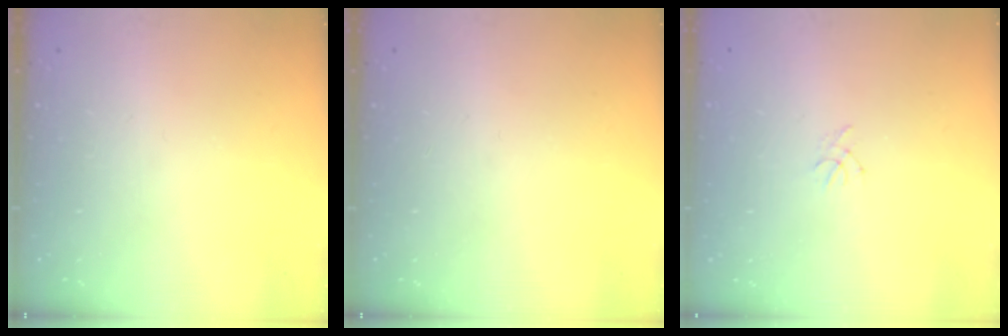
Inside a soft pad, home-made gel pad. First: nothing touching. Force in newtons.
{"total": 0.0}
{"total": 0.5, "press": 0.4, "slide": 0.3}